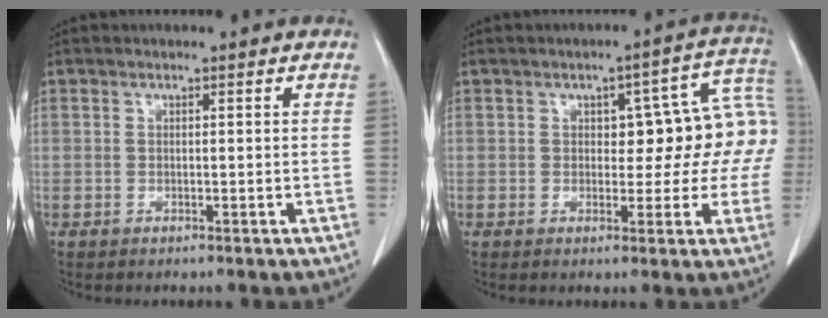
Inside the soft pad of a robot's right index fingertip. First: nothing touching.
{"total": 10.4, "force": [0.7, 5.3, 9.0], "torque": [-0.085, 0.047, 0.010]}